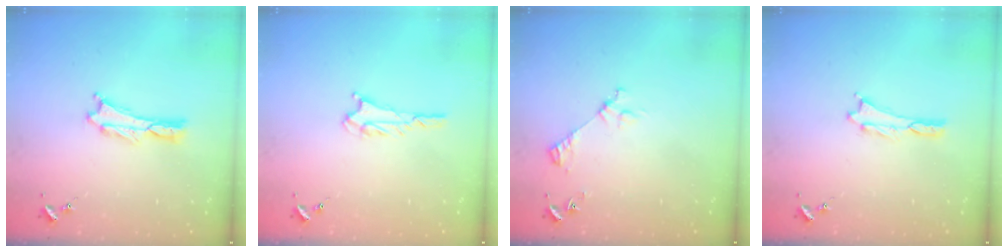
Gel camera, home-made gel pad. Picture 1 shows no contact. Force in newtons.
{"total": 1.6, "press": 1.6, "slide": 0.1}
{"total": 3.1, "press": 3.1, "slide": 0.3}
{"total": 0.0}